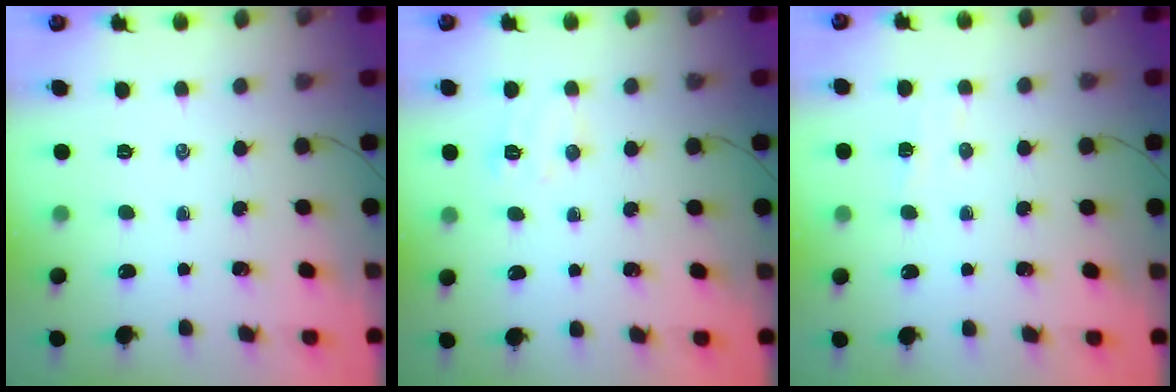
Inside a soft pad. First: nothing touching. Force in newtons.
{"total": 5.6, "press": 5.5, "slide": 1.1}
{"total": 3.4, "press": 3.3, "slide": 0.9}